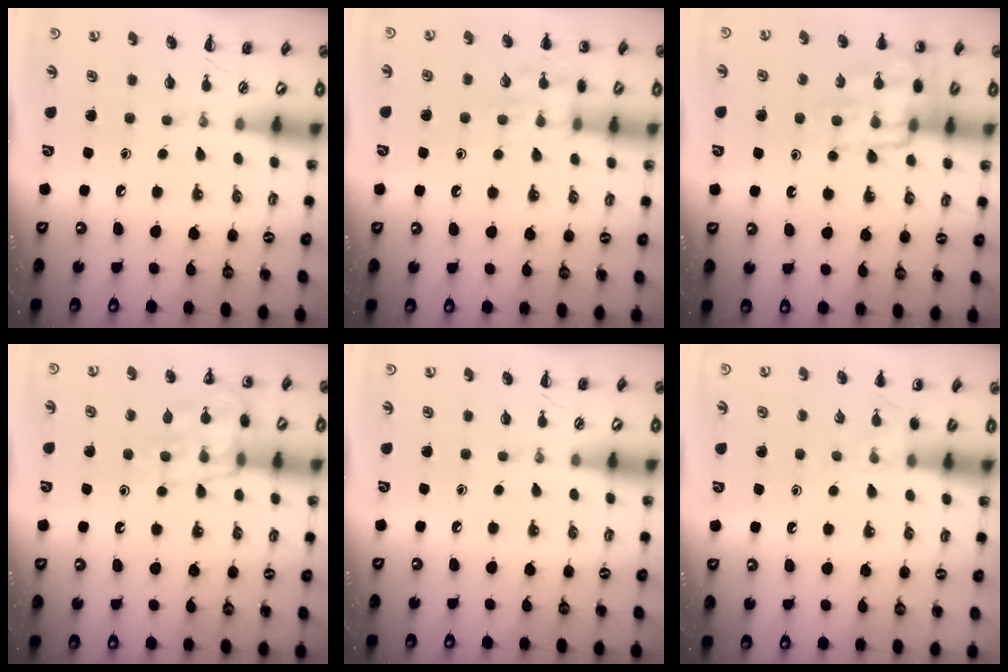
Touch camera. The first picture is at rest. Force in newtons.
{"total": 11.5, "press": 11.5, "slide": 0.8}
{"total": 15.4, "press": 15.2, "slide": 1.9}
{"total": 16.3, "press": 16.2, "slide": 2.1}
{"total": 0.0}
{"total": 7.4, "press": 7.1, "slide": 2.2}